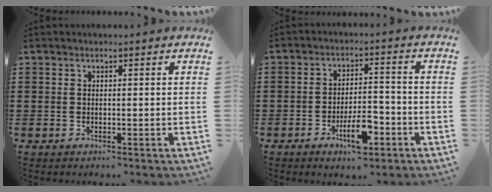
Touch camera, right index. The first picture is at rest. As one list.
[{"total": 6.9, "force": [-3.5, 2.4, 5.4], "torque": [-0.103, 0.003, -0.064]}]